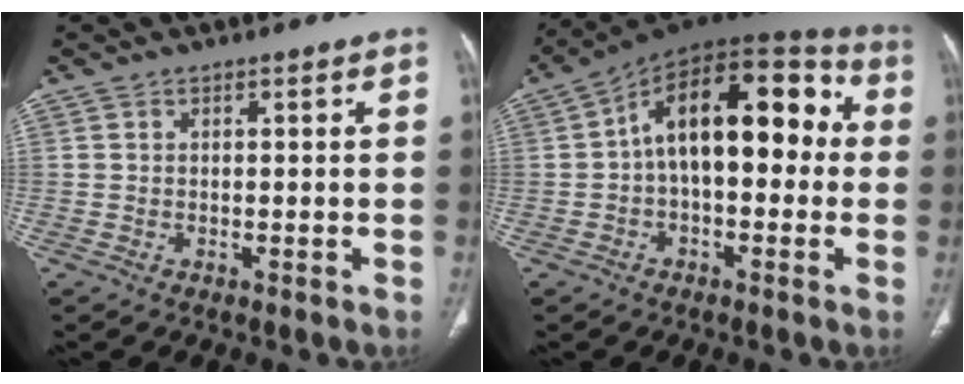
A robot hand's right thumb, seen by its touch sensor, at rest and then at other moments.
{"total": 18.3, "force": [1.4, 9.8, 15.4], "torque": [-0.201, 0.053, 0.009]}